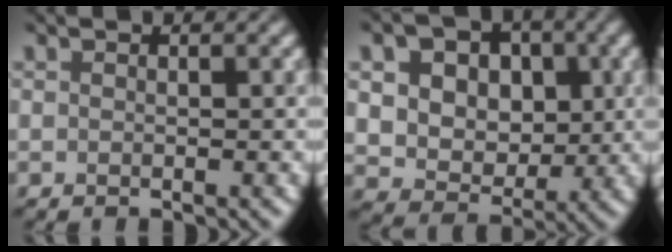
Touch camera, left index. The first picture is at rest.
{"total": 12.9, "force": [4.5, 9.9, 7.0], "torque": [-0.133, 0.030, 0.076]}